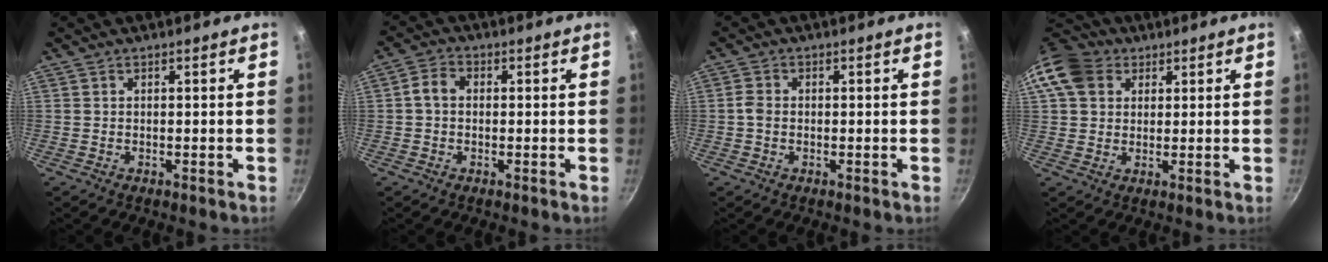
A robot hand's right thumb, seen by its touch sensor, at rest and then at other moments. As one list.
[{"total": 3.5, "force": [0.0, 2.7, 2.2], "torque": [-0.040, 0.011, -0.009]}, {"total": 2.2, "force": [-0.2, 1.8, 1.3], "torque": [-0.025, 0.009, -0.008]}, {"total": 10.1, "force": [3.7, 8.0, 4.9], "torque": [-0.071, 0.010, 0.055]}]